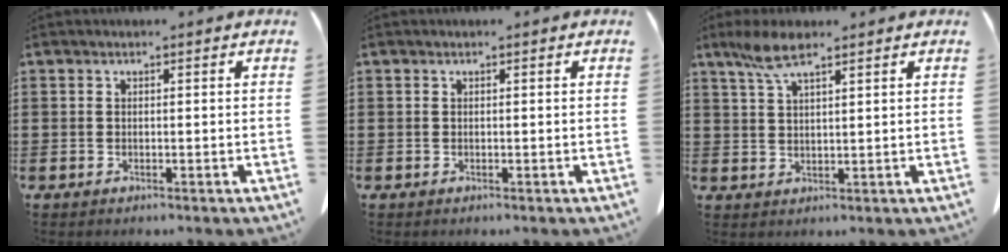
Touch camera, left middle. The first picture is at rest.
{"total": 0.0}
{"total": 5.6, "force": [3.7, 1.2, 4.0], "torque": [-0.088, 0.000, 0.066]}